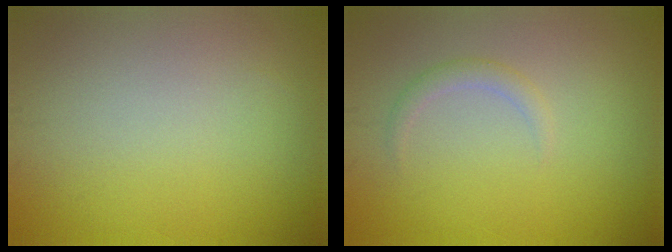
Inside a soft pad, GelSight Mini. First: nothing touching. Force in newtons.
{"total": 1.2, "press": 1.2, "slide": 0.1}